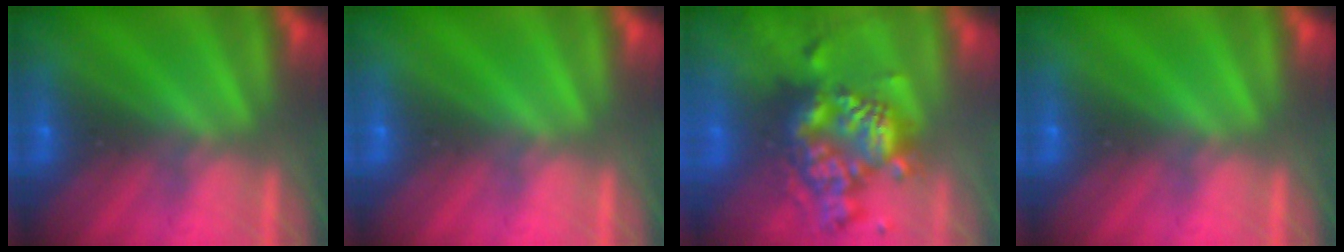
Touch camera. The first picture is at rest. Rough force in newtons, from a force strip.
{"total": 0.0}
{"total": 7.3}
{"total": 0.0}